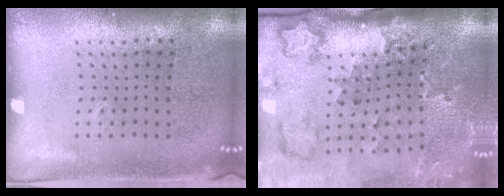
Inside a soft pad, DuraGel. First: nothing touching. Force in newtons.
{"total": 2.3, "press": 2.0, "slide": 1.2}